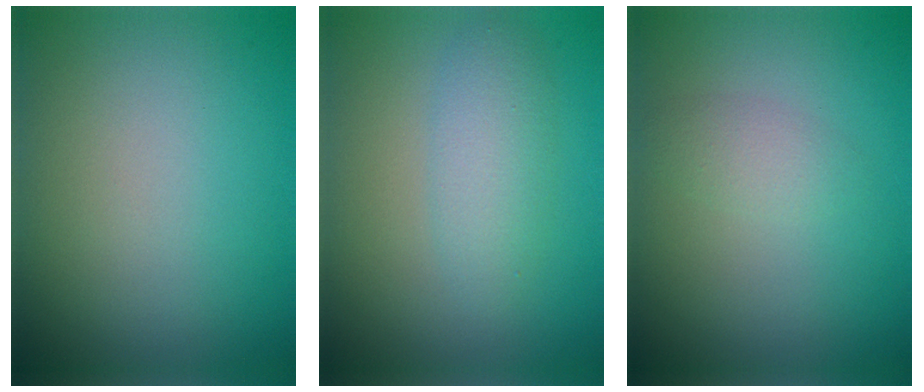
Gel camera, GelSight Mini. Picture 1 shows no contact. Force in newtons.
{"total": 2.8, "press": 2.8, "slide": 0.1}
{"total": 1.6, "press": 1.6, "slide": 0.1}